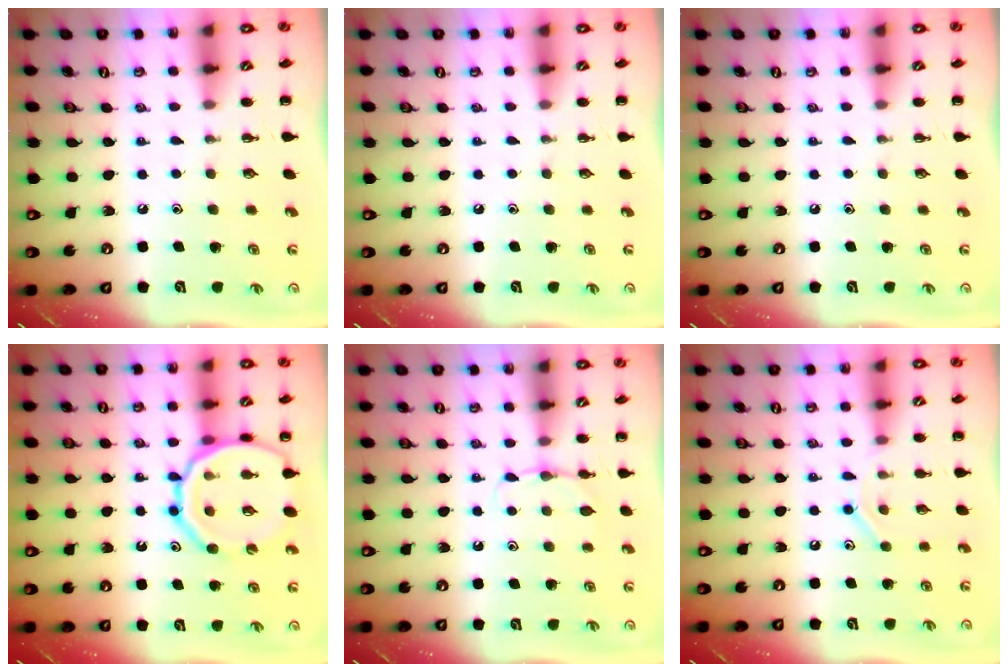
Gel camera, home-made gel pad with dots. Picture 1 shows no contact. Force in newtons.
{"total": 0.0}
{"total": 0.0}
{"total": 17.8, "press": 17.6, "slide": 2.5}
{"total": 4.7, "press": 4.5, "slide": 1.4}
{"total": 7.8, "press": 7.8, "slide": 1.1}